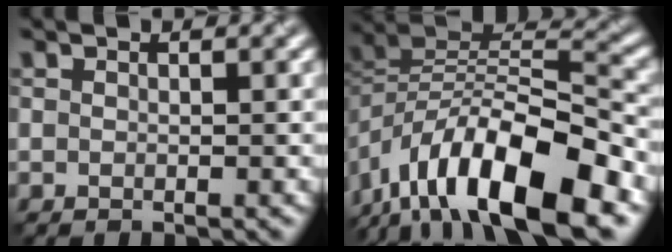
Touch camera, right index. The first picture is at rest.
{"total": 13.7, "force": [-7.8, 5.9, 9.6], "torque": [-0.164, 0.012, -0.143]}